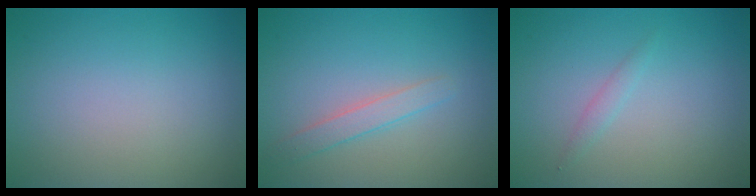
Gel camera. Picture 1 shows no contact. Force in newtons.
{"total": 1.8, "press": 1.8, "slide": 0.0}
{"total": 0.8, "press": 0.8, "slide": 0.1}